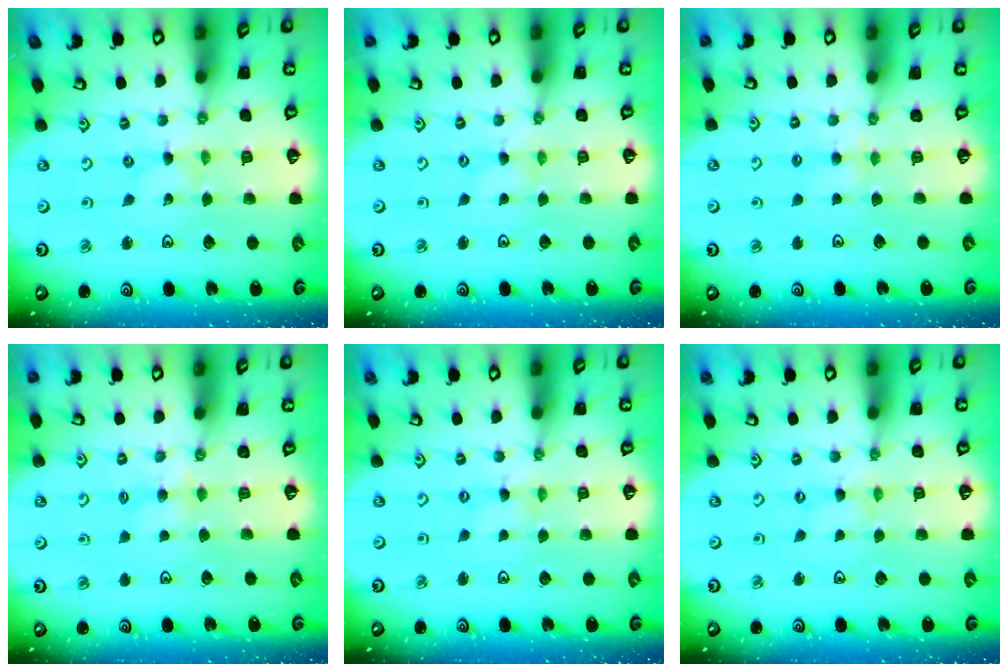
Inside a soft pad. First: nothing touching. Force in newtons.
{"total": 0.6, "press": 0.6, "slide": 0.1}
{"total": 3.4, "press": 3.4, "slide": 0.5}
{"total": 4.0, "press": 4.0, "slide": 0.5}
{"total": 0.0}
{"total": 0.0}